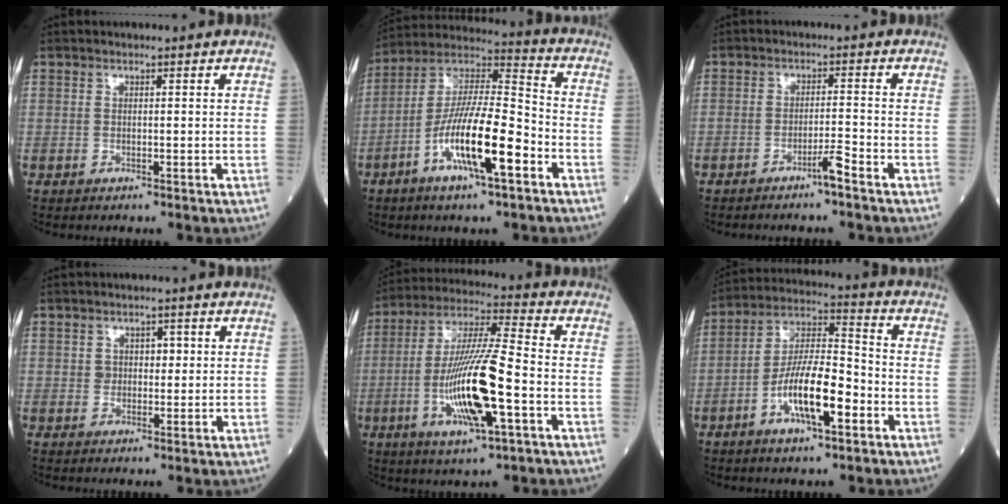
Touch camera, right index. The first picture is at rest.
{"total": 15.5, "force": [-6.1, 2.5, 14.0], "torque": [-0.264, -0.001, -0.113]}
{"total": 2.8, "force": [-2.1, -0.4, 1.8], "torque": [-0.029, -0.001, -0.040]}
{"total": 2.8, "force": [0.6, 2.1, 1.8], "torque": [-0.018, 0.006, 0.008]}
{"total": 15.9, "force": [-4.3, 1.8, 15.2], "torque": [-0.301, -0.008, -0.078]}
{"total": 12.3, "force": [-4.6, 3.0, 11.0], "torque": [-0.210, 0.007, -0.086]}